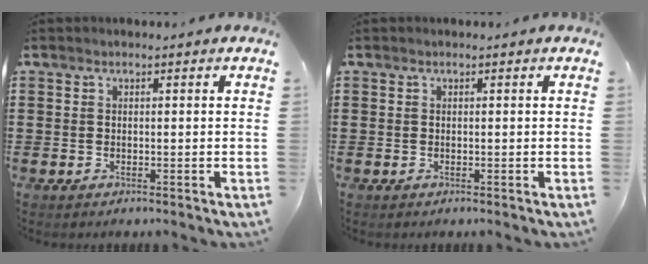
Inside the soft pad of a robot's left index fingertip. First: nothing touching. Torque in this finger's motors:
{"motor_torque": [0.00, 0.00, 0.00, 0.01]}